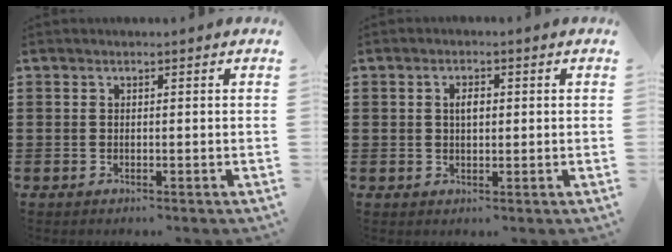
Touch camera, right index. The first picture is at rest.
{"total": 2.3, "force": [0.4, 1.0, 2.0], "torque": [-0.041, 0.006, 0.005]}